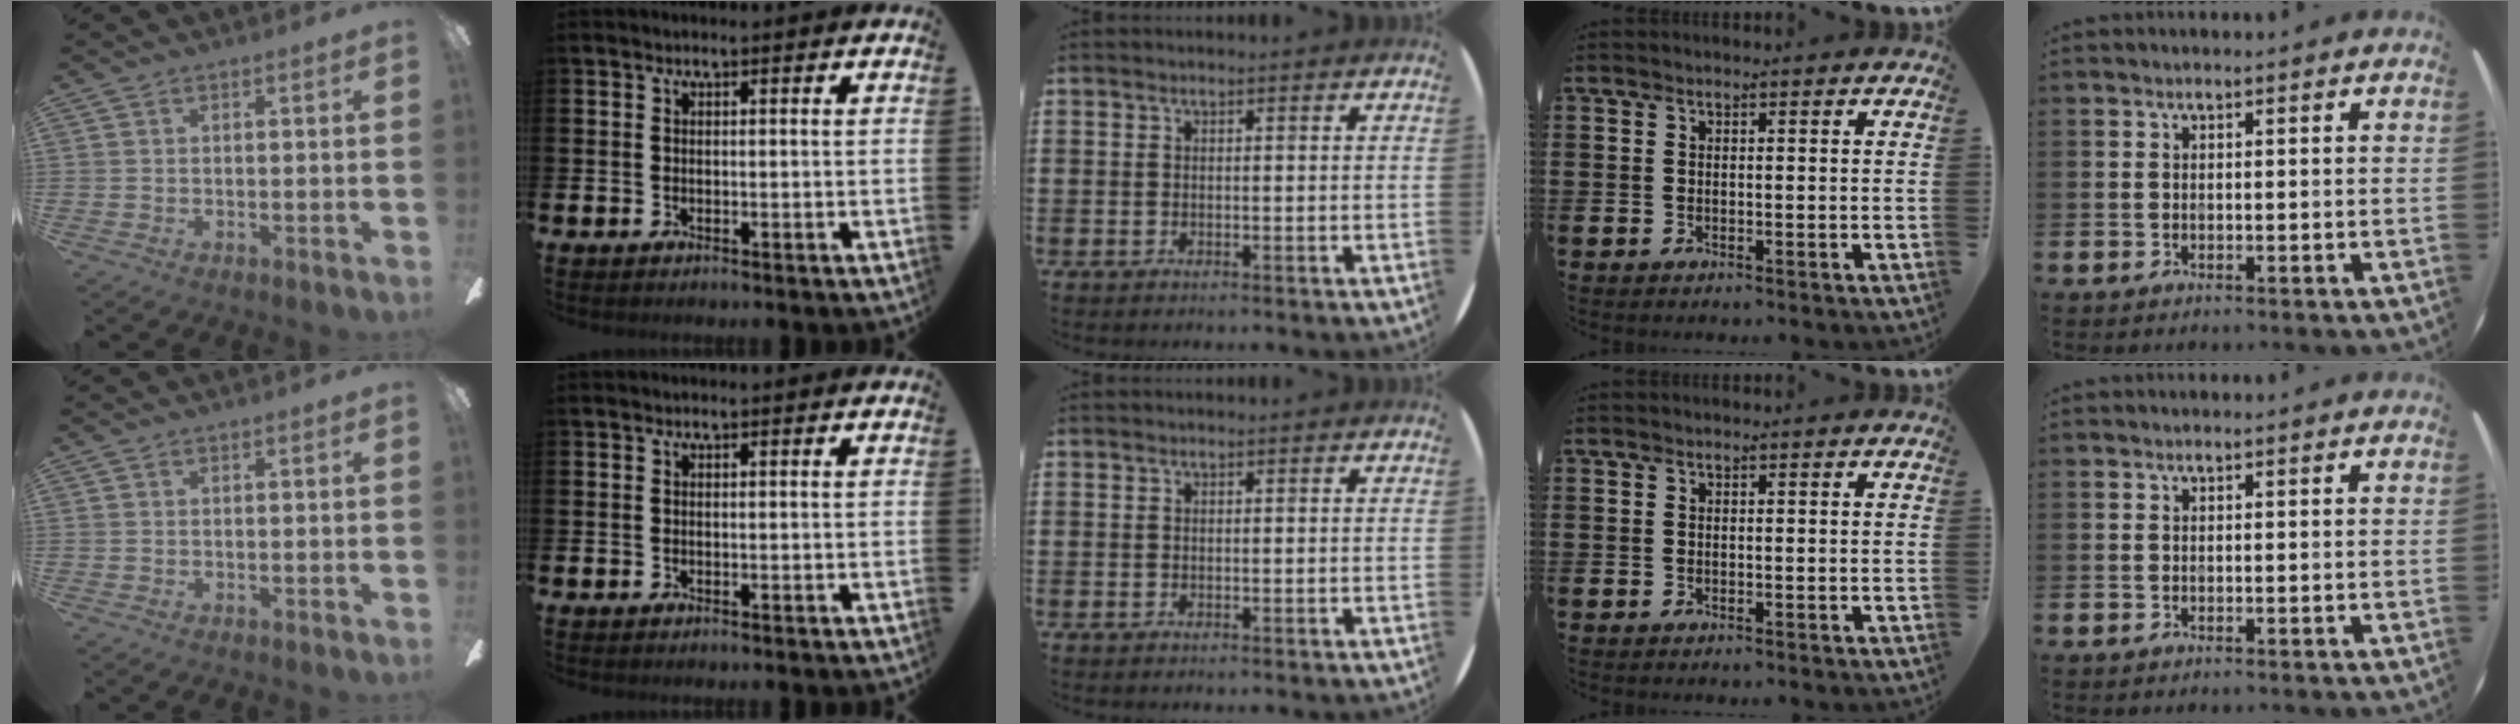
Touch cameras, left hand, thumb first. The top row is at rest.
{}